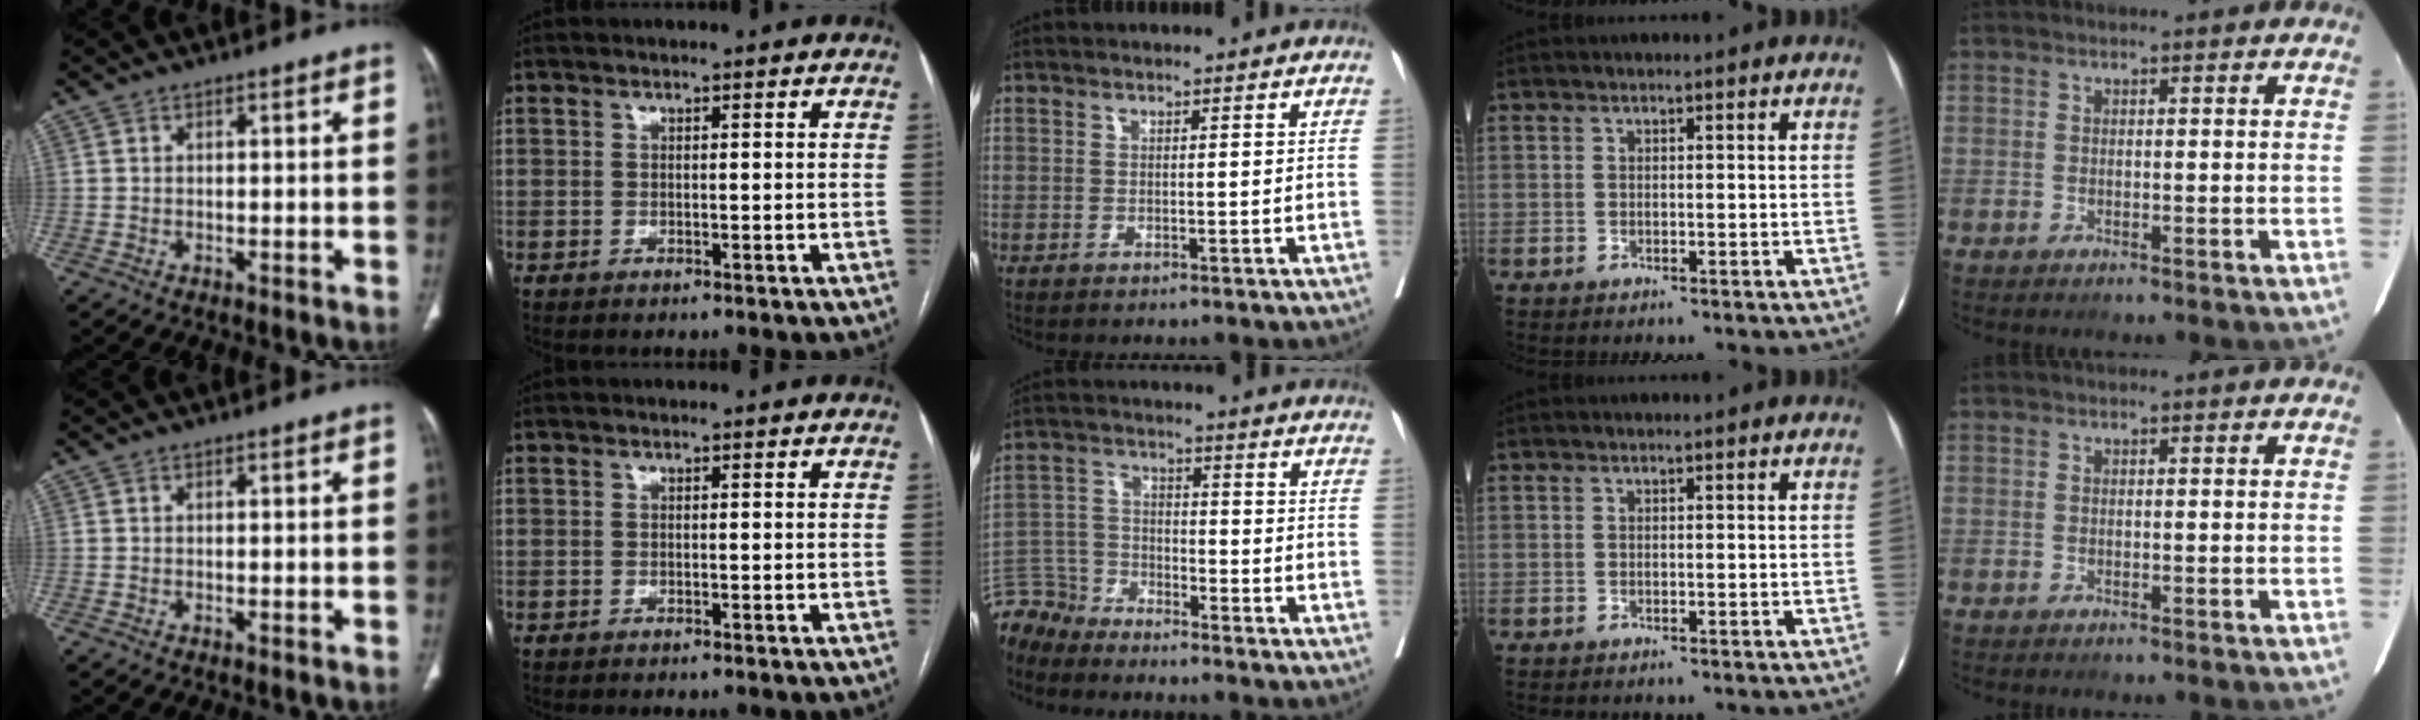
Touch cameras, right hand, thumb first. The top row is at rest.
{"middle": {"total": 6.2, "force": [-6.0, 1.0, -1.1], "torque": [0.019, 0.008, -0.122]}}